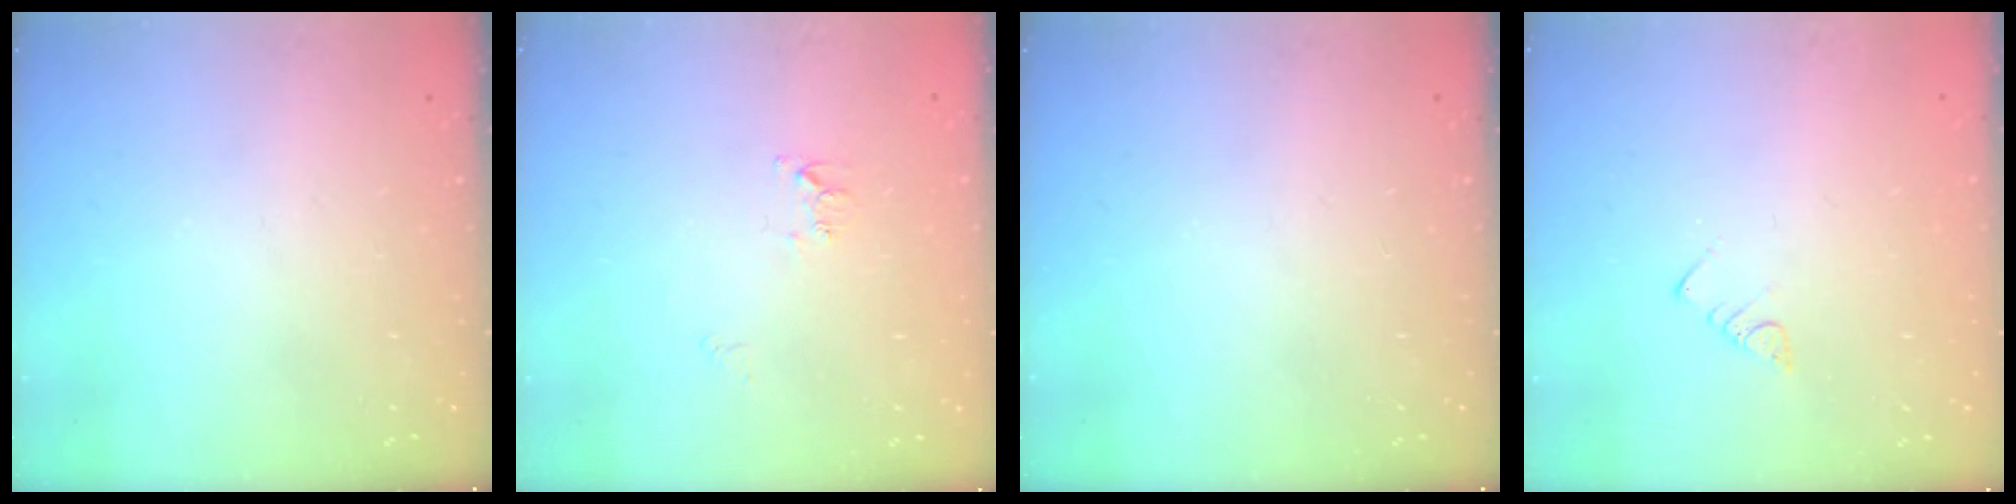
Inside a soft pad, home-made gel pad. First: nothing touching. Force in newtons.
{"total": 7.0, "press": 7.0, "slide": 0.5}
{"total": 0.0}
{"total": 2.5, "press": 2.5, "slide": 0.5}